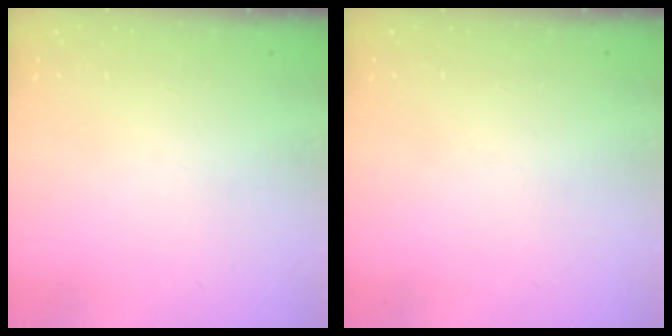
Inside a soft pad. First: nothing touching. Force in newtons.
{"total": 0.0}